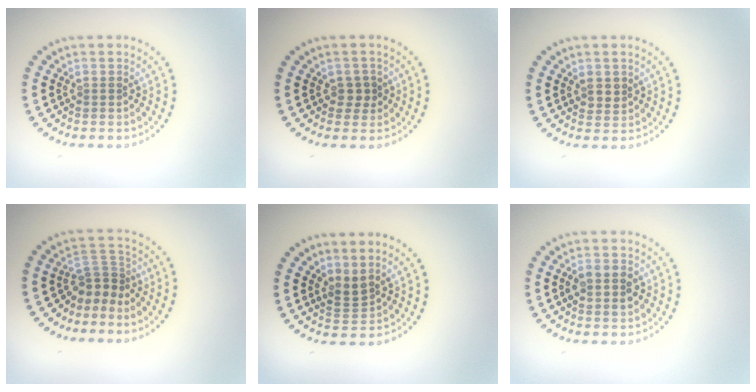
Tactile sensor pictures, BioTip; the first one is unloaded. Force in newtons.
{"total": 1.4, "press": 1.3, "slide": 0.5}
{"total": 1.5, "press": 1.4, "slide": 0.4}
{"total": 2.8, "press": 1.8, "slide": 2.1}
{"total": 1.7, "press": 1.2, "slide": 1.2}
{"total": 2.7, "press": 2.7, "slide": 0.2}